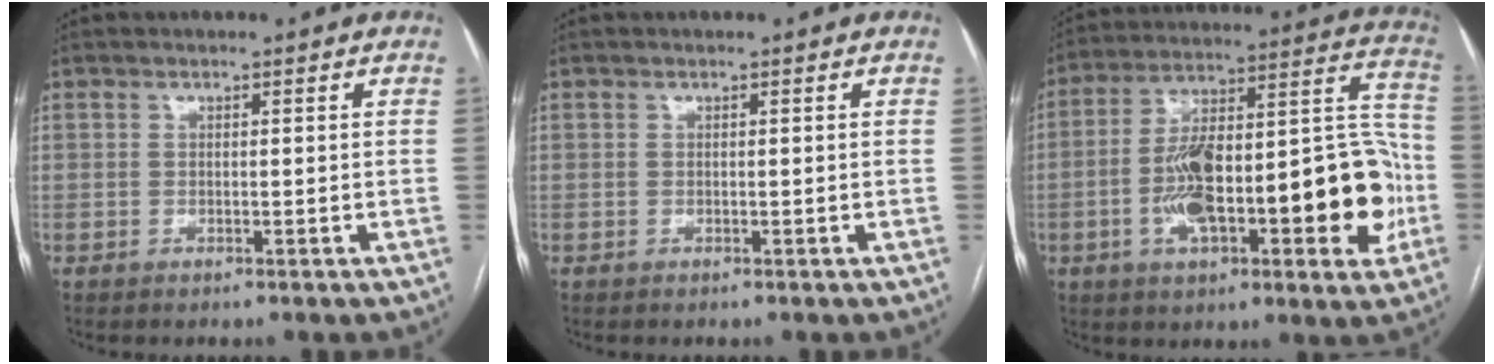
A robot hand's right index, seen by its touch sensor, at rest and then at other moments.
{"total": 0.0}
{"total": 25.9, "force": [-5.9, 7.0, 24.2], "torque": [-0.330, 0.034, -0.079]}